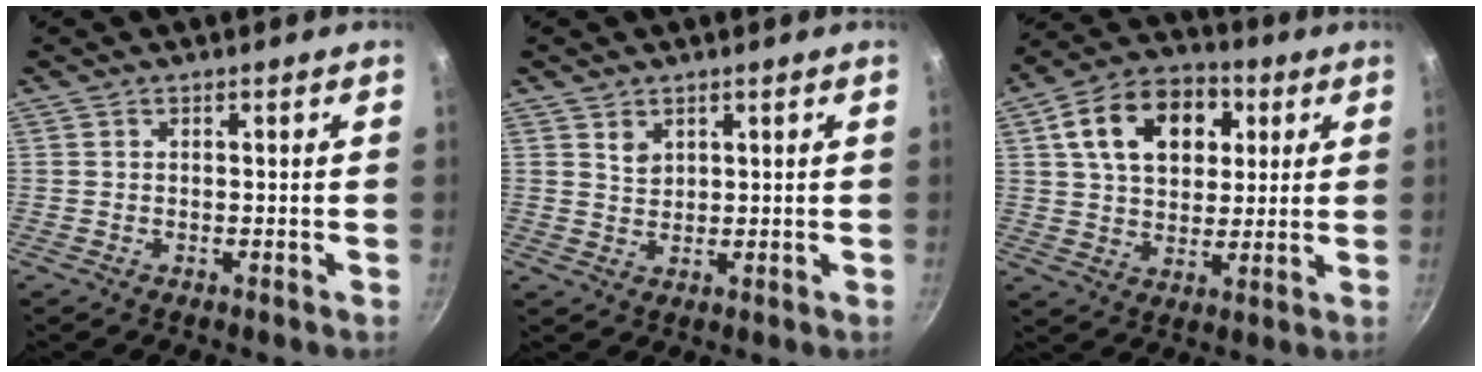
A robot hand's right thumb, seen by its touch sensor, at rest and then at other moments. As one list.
[{"total": 2.6, "force": [1.4, 1.9, 1.0], "torque": [-0.008, -0.005, 0.027]}, {"total": 16.3, "force": [5.0, 11.3, 10.7], "torque": [-0.146, 0.010, 0.073]}]